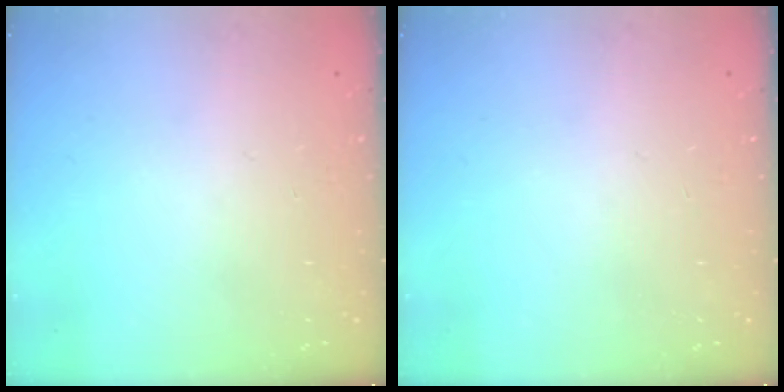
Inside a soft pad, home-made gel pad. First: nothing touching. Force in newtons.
{"total": 0.0}